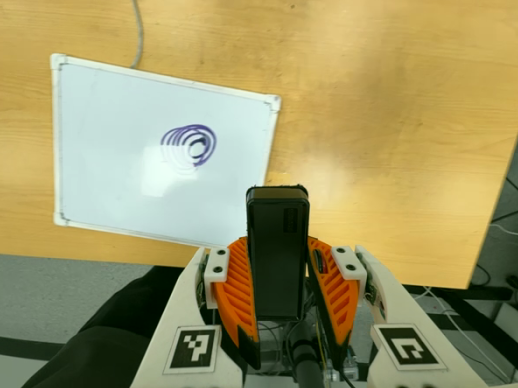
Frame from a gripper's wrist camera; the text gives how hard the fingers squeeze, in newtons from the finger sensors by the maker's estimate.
{"total": 4.6, "left": 3.3, "right": 5.9}